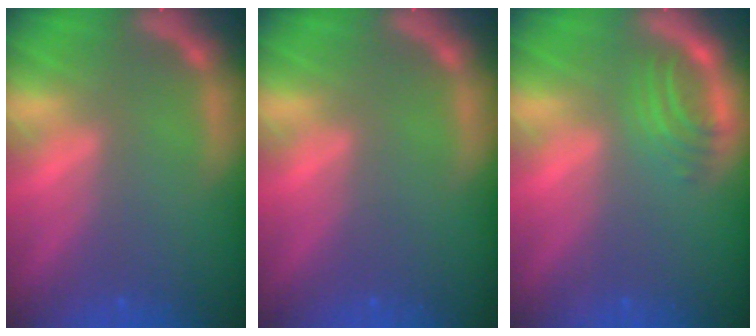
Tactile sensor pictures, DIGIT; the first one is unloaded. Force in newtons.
{"total": 0.0}
{"total": 2.9}